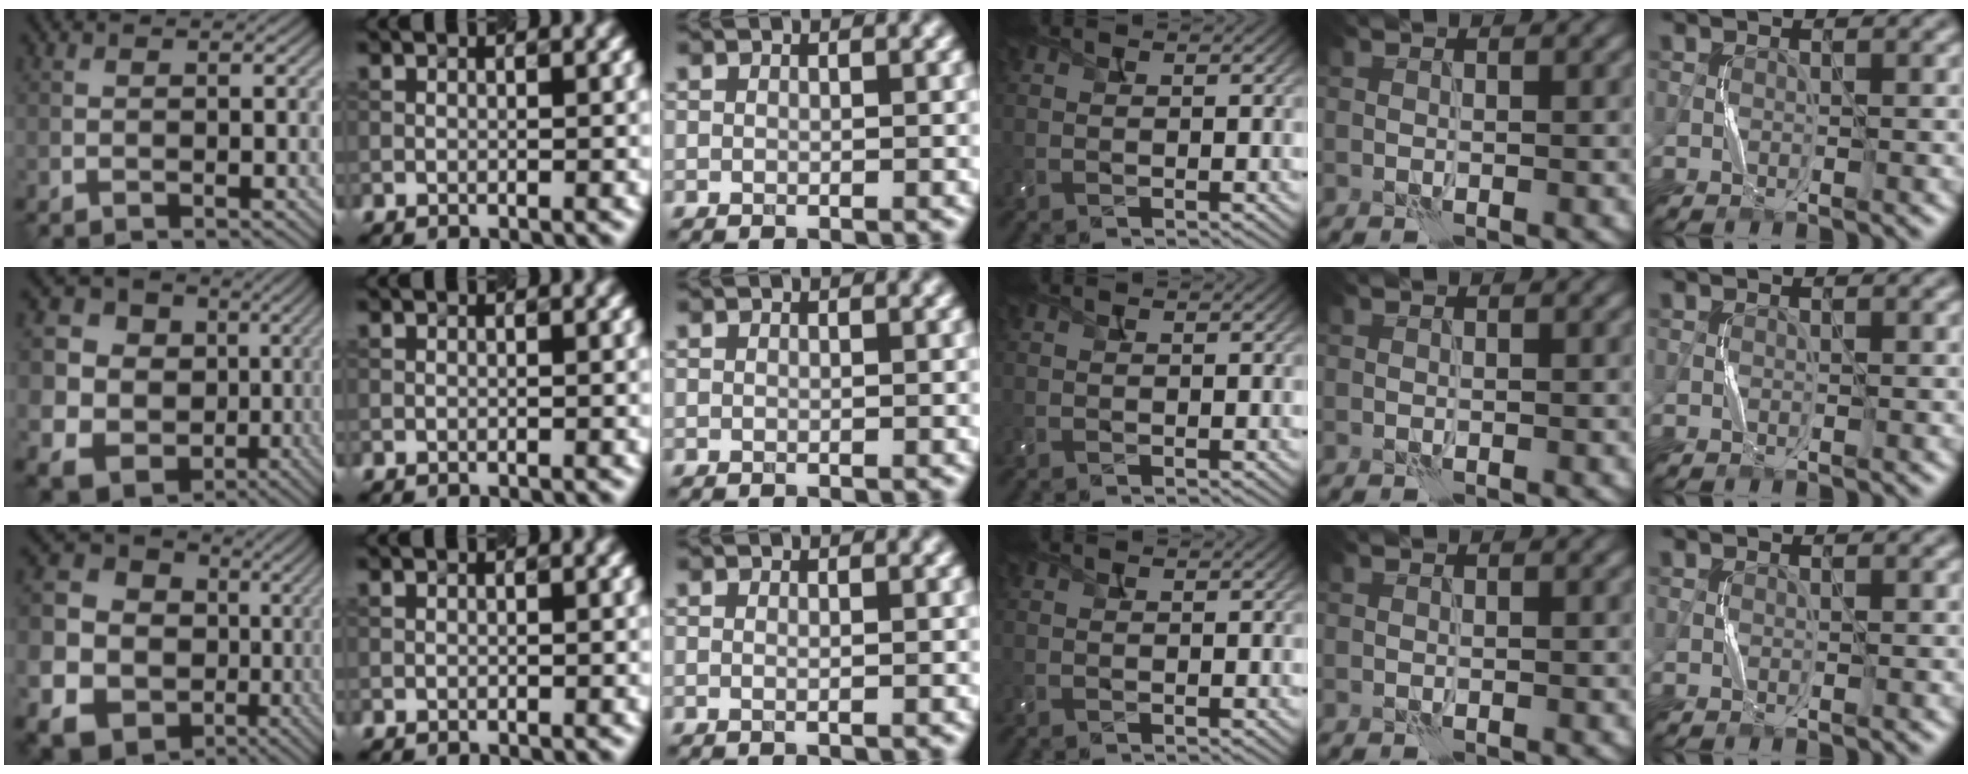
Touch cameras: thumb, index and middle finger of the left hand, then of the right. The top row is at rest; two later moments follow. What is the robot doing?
{"motion": "squeeze", "object": "bubble wrap"}